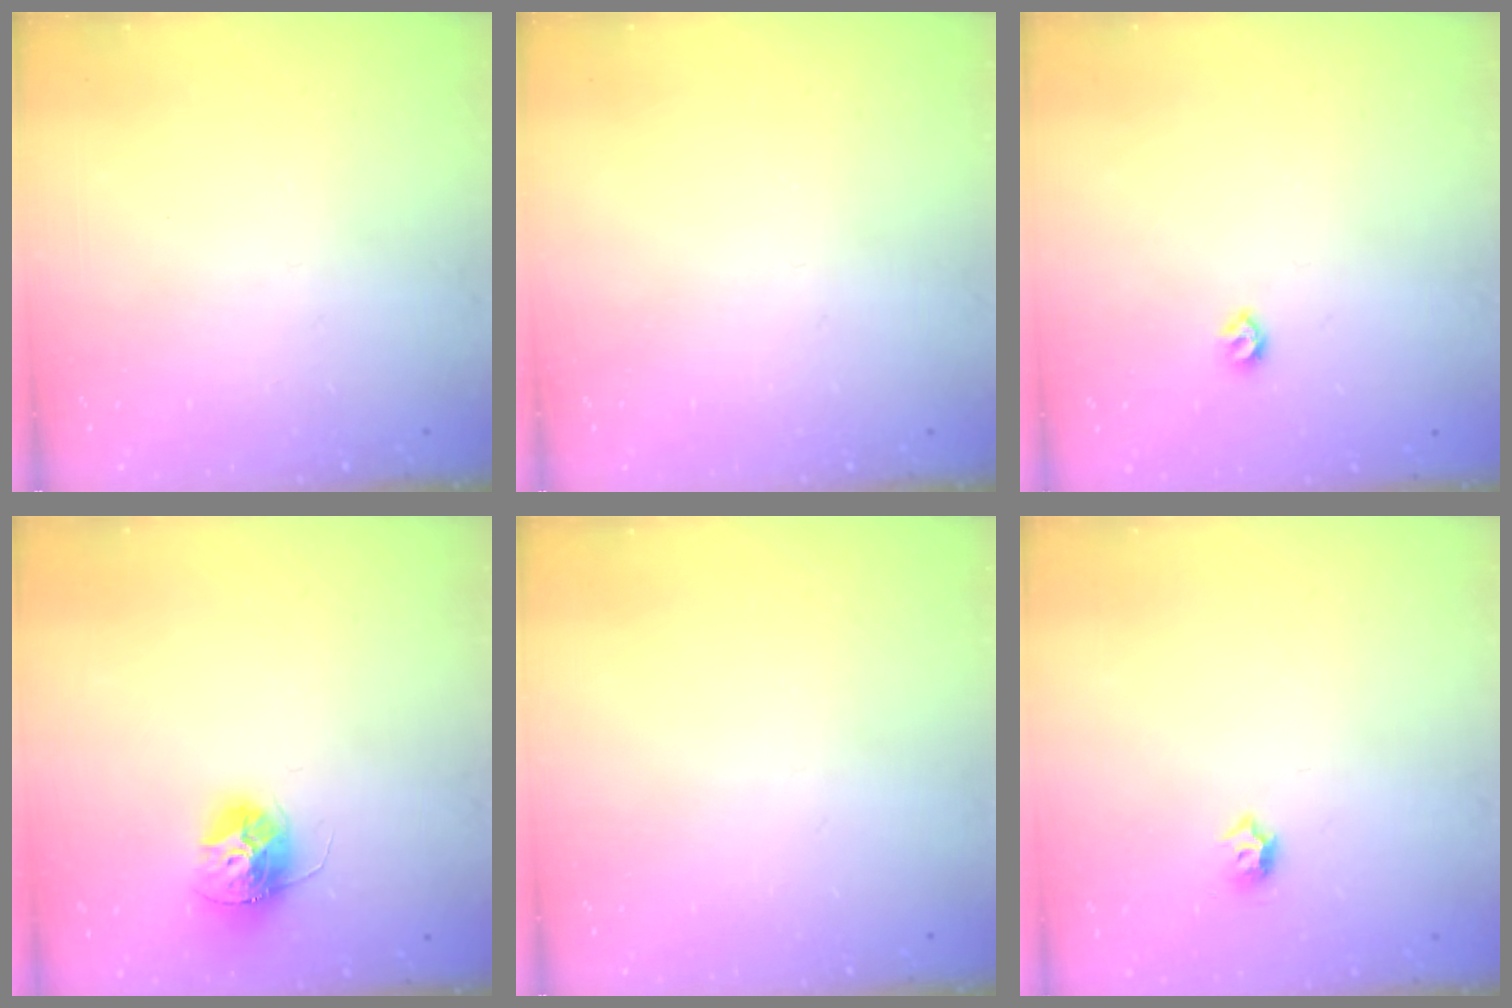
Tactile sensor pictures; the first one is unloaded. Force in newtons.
{"total": 0.0}
{"total": 4.9, "press": 4.8, "slide": 0.8}
{"total": 11.1, "press": 11.1, "slide": 0.5}
{"total": 0.0}
{"total": 4.0, "press": 3.9, "slide": 0.8}